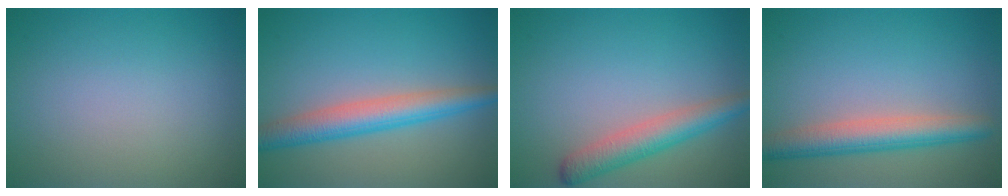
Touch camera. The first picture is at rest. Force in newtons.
{"total": 4.7, "press": 4.7, "slide": 0.1}
{"total": 3.8, "press": 3.8, "slide": 0.1}
{"total": 4.7, "press": 4.7, "slide": 0.2}